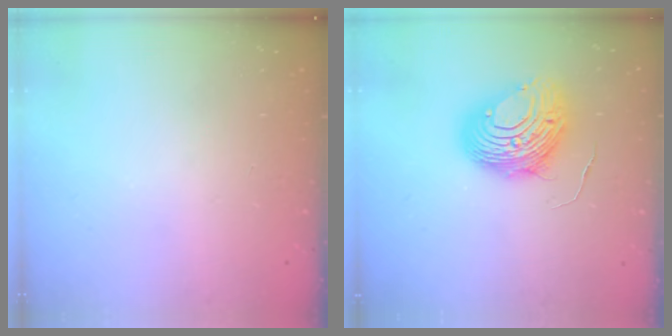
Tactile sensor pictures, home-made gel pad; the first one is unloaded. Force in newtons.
{"total": 12.1, "press": 12.1, "slide": 1.2}